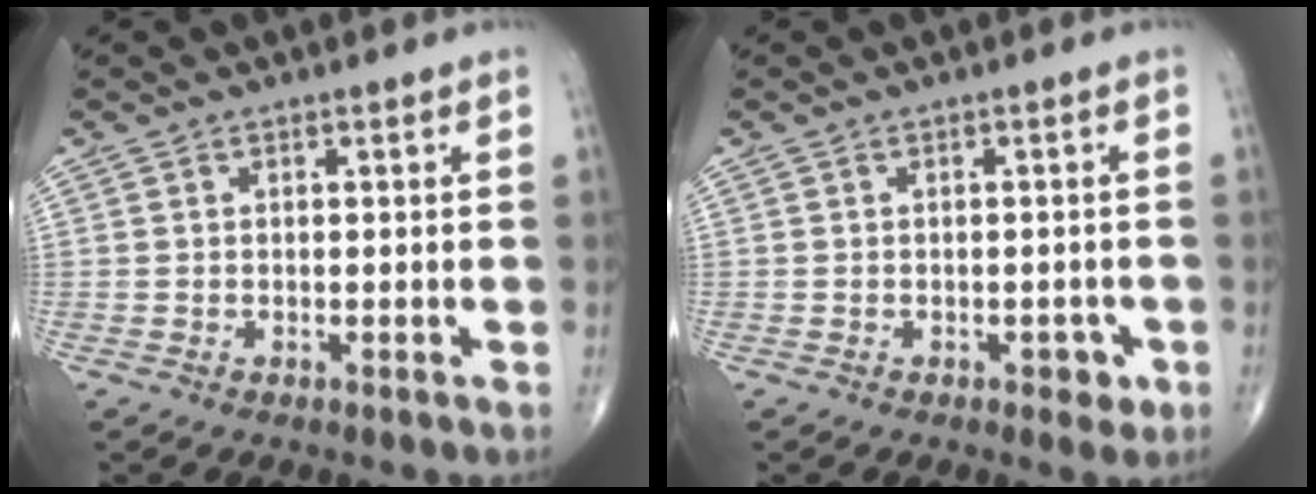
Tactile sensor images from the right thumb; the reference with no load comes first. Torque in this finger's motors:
{"motor_torque": [0.31, 0.61, -0.13, -0.05, -0.03]}